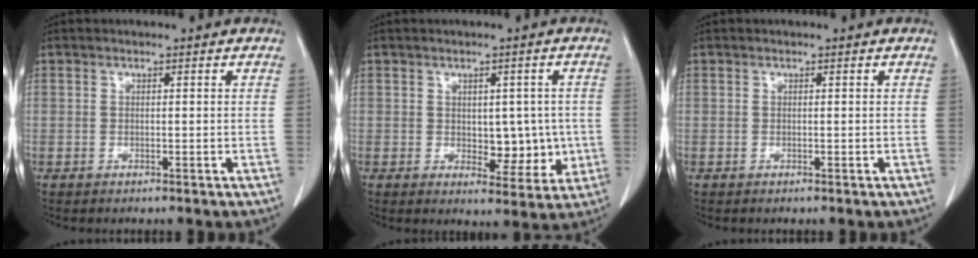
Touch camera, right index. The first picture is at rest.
{"total": 6.0, "force": [-0.1, 3.6, 4.8], "torque": [-0.045, 0.003, 0.012]}
{"total": 0.0}